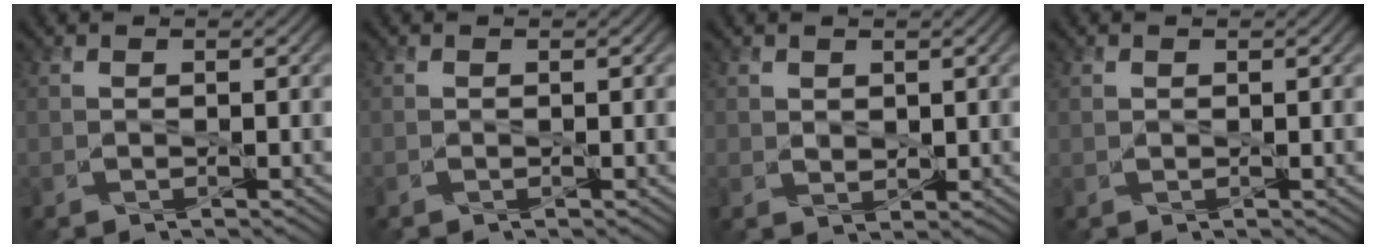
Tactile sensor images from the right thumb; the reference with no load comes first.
{"total": 0.0}
{"total": 1.5, "force": [1.0, 0.9, 0.4], "torque": [-0.014, -0.002, 0.022]}
{"total": 0.5, "force": [0.2, 0.4, 0.2], "torque": [-0.006, 0.000, 0.004]}